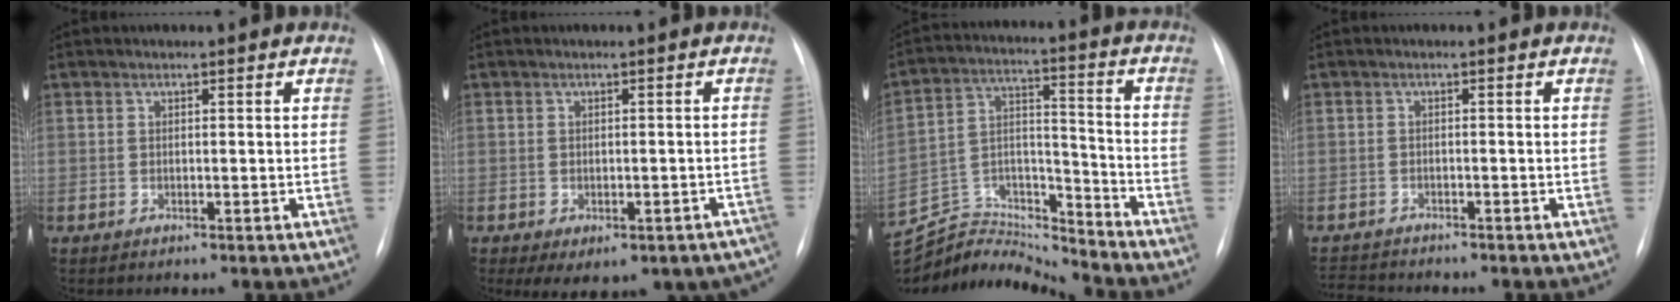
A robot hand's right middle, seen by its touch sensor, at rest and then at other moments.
{"total": 8.1, "force": [-5.5, 3.3, 4.9], "torque": [-0.047, 0.017, -0.066]}
{"total": 15.8, "force": [-15.8, 0.7, 0.6], "torque": [-0.011, 0.048, -0.279]}
{"total": 4.0, "force": [-4.0, 0.4, 0.4], "torque": [-0.009, -0.015, -0.065]}